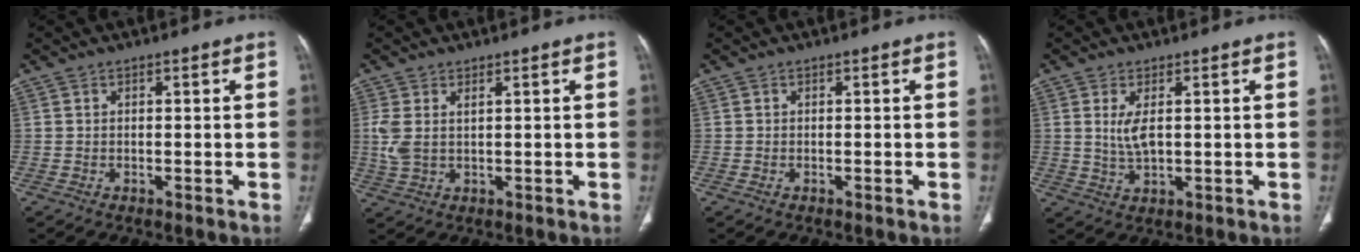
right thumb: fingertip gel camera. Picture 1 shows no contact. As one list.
[{"total": 4.5, "force": [1.2, 2.4, 3.7], "torque": [-0.099, 0.006, 0.033]}, {"total": 0.5, "force": [-0.2, 0.2, 0.4], "torque": [-0.009, 0.002, -0.001]}, {"total": 4.4, "force": [0.9, 1.8, 3.9], "torque": [-0.085, -0.009, 0.027]}]